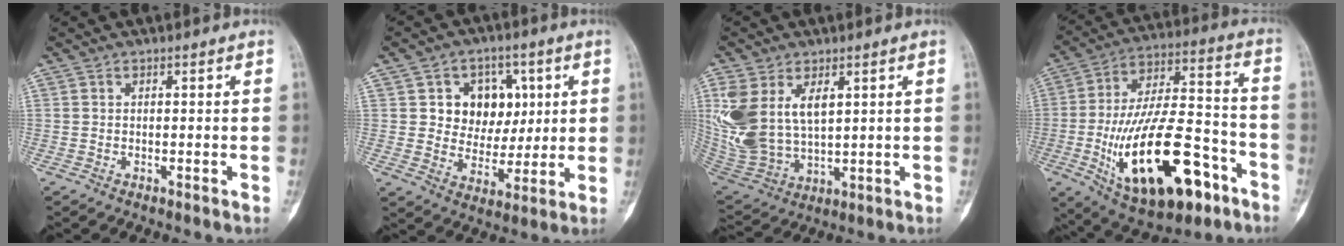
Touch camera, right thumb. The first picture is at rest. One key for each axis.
{"total": 11.4, "fx": 3.0, "fy": 9.5, "fz": 5.6, "tx": -0.029, "ty": -0.005, "tz": 0.051}
{"total": 15.2, "fx": 4.7, "fy": 9.1, "fz": 11.2, "tx": -0.232, "ty": -0.014, "tz": 0.112}
{"total": 26.6, "fx": -10.4, "fy": 11.9, "fz": 21.4, "tx": -0.383, "ty": 0.048, "tz": -0.156}